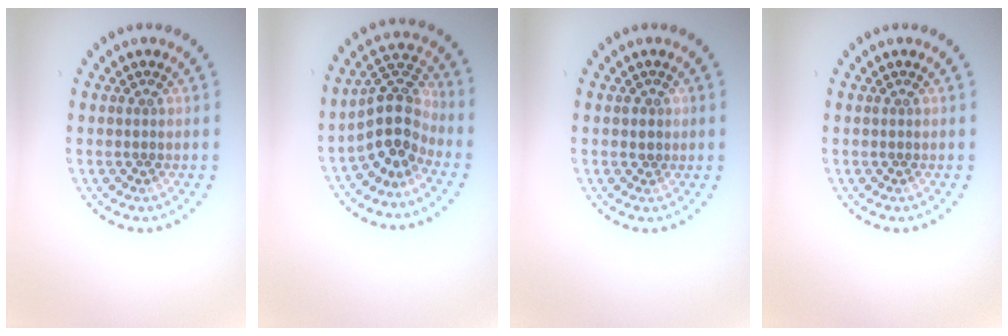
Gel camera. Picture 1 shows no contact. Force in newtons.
{"total": 4.4, "press": 3.7, "slide": 2.3}
{"total": 0.6, "press": 0.4, "slide": 0.4}
{"total": 0.0}